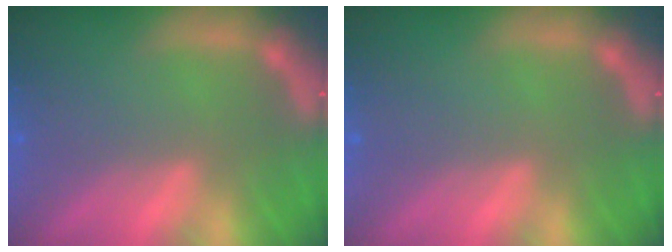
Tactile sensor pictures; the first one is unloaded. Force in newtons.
{"total": 0.0}